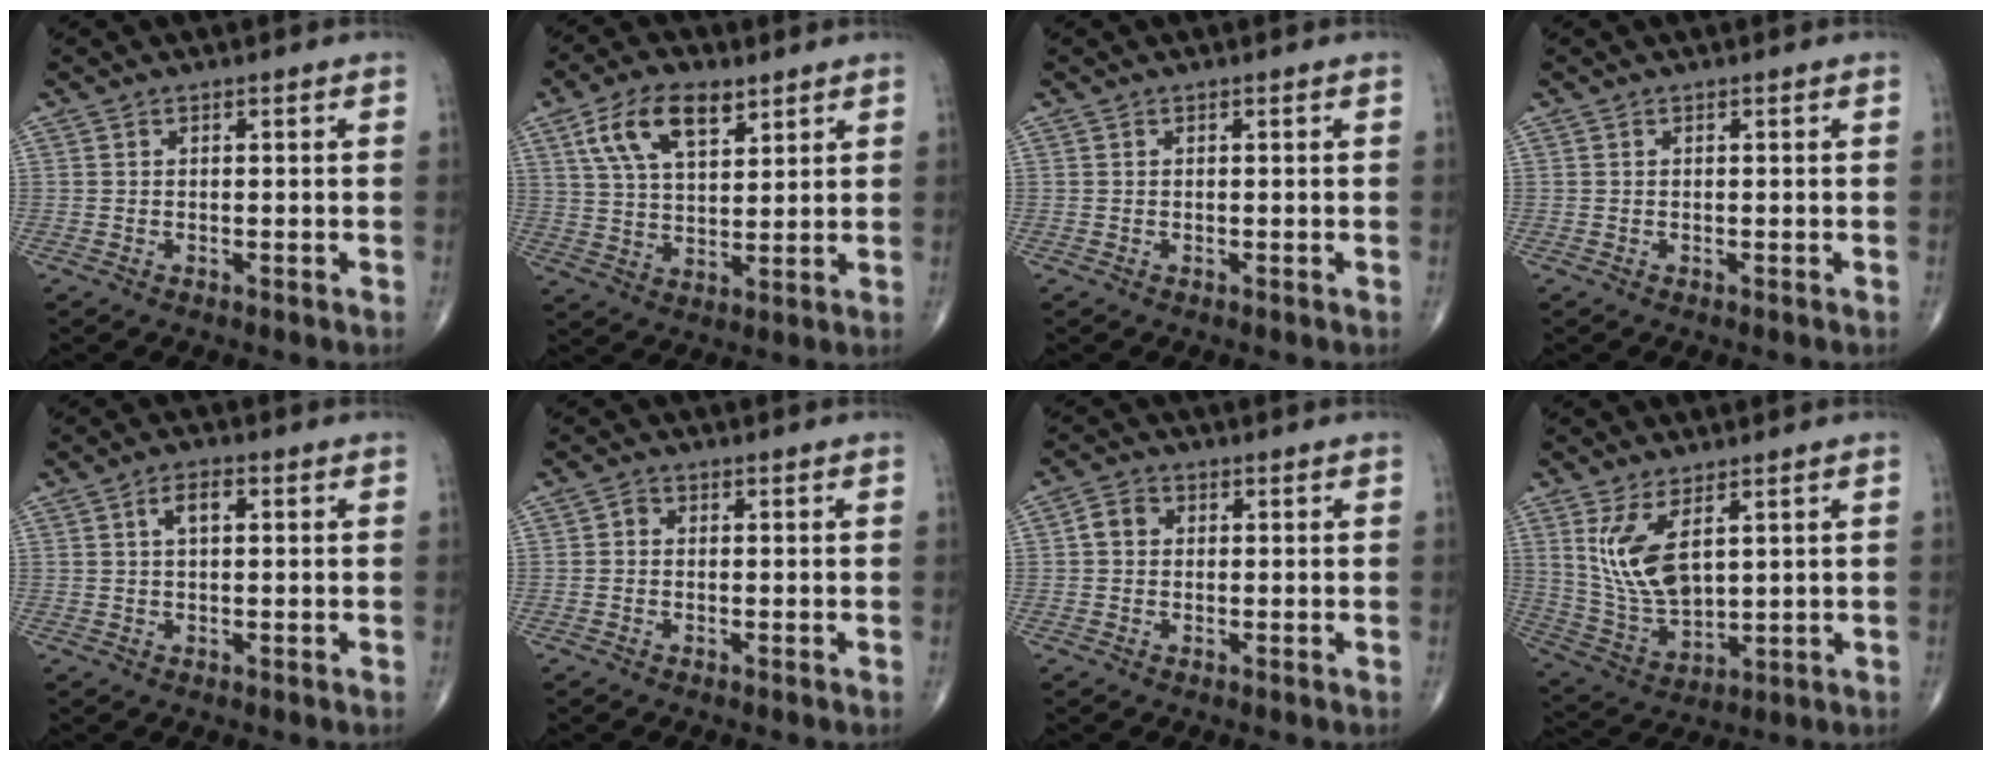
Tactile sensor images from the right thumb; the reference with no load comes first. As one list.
[{"total": 11.4, "force": [5.8, 5.7, 8.0], "torque": [-0.135, -0.015, 0.112]}, {"total": 0.0}, {"total": 0.0}, {"total": 3.6, "force": [1.0, 1.7, 3.0], "torque": [-0.052, 0.008, 0.016]}, {"total": 1.2, "force": [-0.1, 1.0, 0.7], "torque": [-0.004, 0.003, -0.008]}, {"total": 3.1, "force": [0.2, 2.6, 1.7], "torque": [-0.024, 0.009, -0.002]}, {"total": 11.1, "force": [4.1, 5.3, 8.9], "torque": [-0.170, -0.024, 0.096]}]